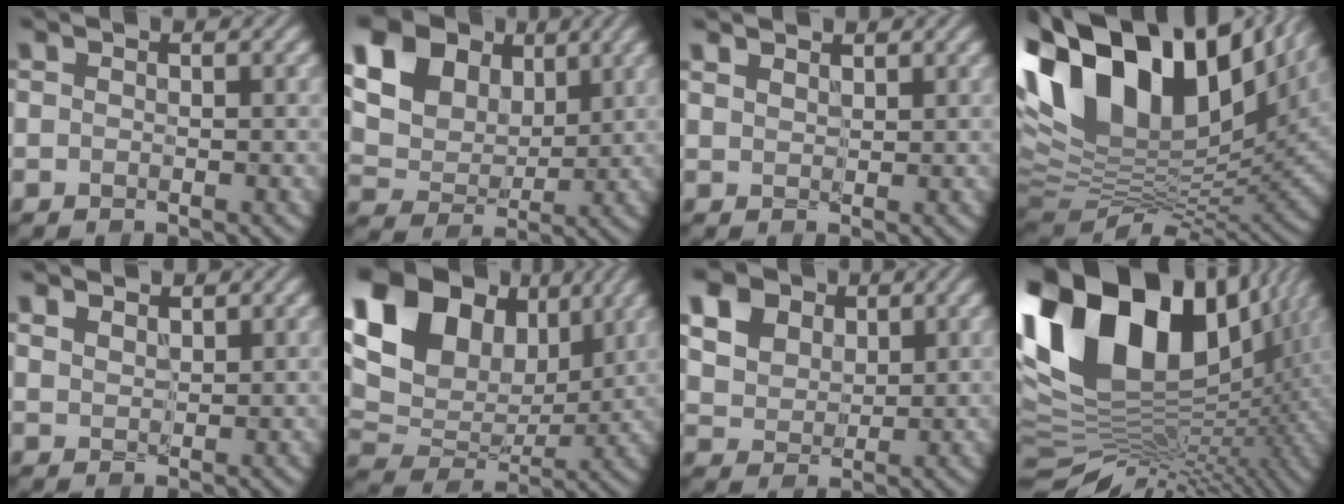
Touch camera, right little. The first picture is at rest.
{"total": 12.1, "force": [5.5, 8.2, 6.9], "torque": [-0.158, 0.032, 0.089]}
{"total": 2.8, "force": [2.2, 1.2, 1.2], "torque": [-0.031, 0.006, 0.033]}
{"total": 17.8, "force": [7.4, 9.9, 12.8], "torque": [-0.281, 0.033, 0.135]}
{"total": 3.5, "force": [2.8, 1.5, 1.6], "torque": [-0.039, 0.008, 0.040]}
{"total": 15.8, "force": [6.2, 10.6, 9.9], "torque": [-0.217, 0.037, 0.109]}
{"total": 10.2, "force": [5.3, 7.2, 4.9], "torque": [-0.154, 0.028, 0.097]}
{"total": 17.4, "force": [3.6, 11.5, 12.6], "torque": [-0.246, 0.020, 0.059]}